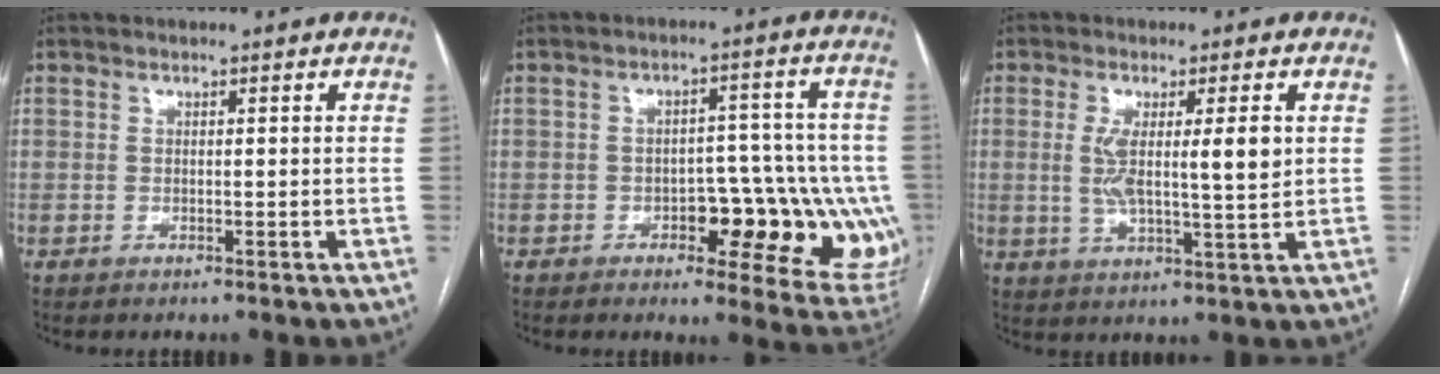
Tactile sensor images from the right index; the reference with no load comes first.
{"total": 15.0, "force": [-4.2, 6.4, 12.9], "torque": [-0.095, 0.021, -0.041]}
{"total": 8.0, "force": [1.3, 0.9, 7.9], "torque": [-0.141, 0.000, 0.024]}